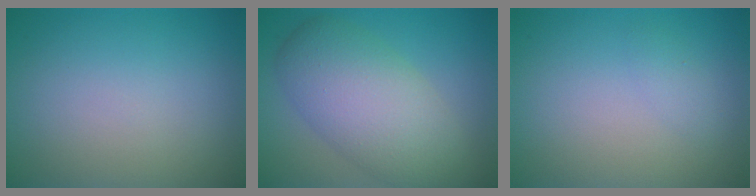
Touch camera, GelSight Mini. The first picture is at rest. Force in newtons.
{"total": 7.9, "press": 7.8, "slide": 0.5}
{"total": 0.9, "press": 0.9, "slide": 0.2}